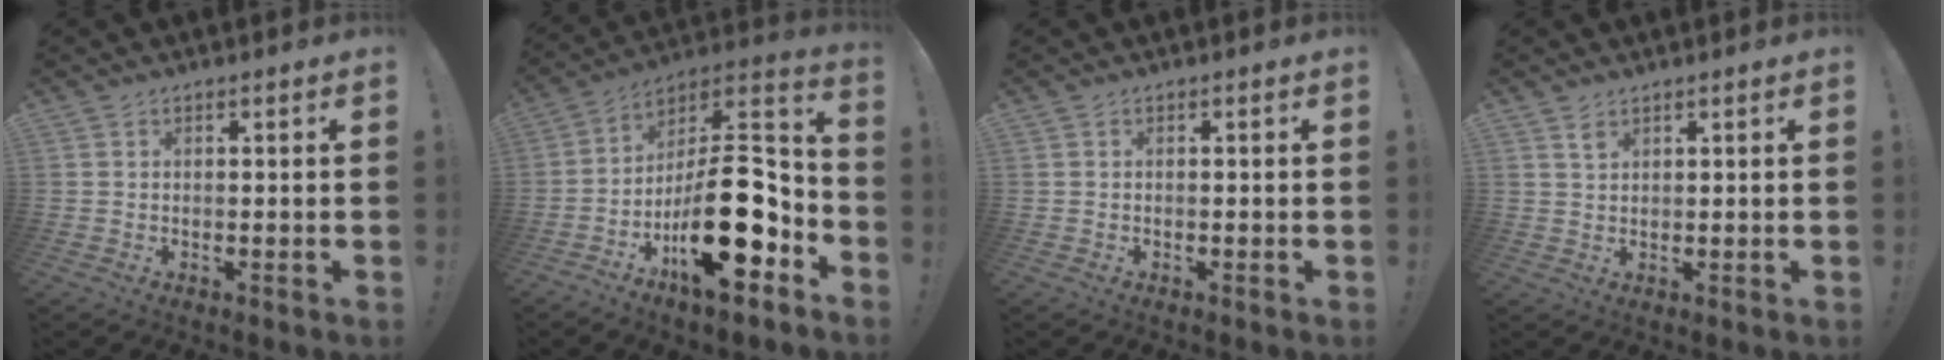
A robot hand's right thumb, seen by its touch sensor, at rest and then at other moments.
{"total": 23.3, "force": [-7.4, 10.1, 19.6], "torque": [-0.316, 0.041, -0.115]}
{"total": 0.0}
{"total": 1.9, "force": [1.4, 1.0, 0.9], "torque": [-0.010, -0.008, 0.026]}